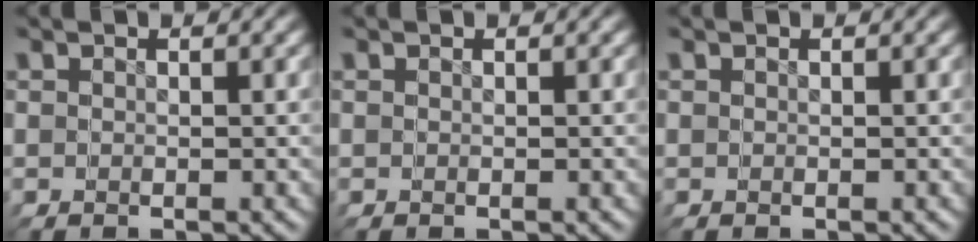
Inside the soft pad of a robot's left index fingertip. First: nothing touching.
{"total": 0.0}
{"total": 0.0}